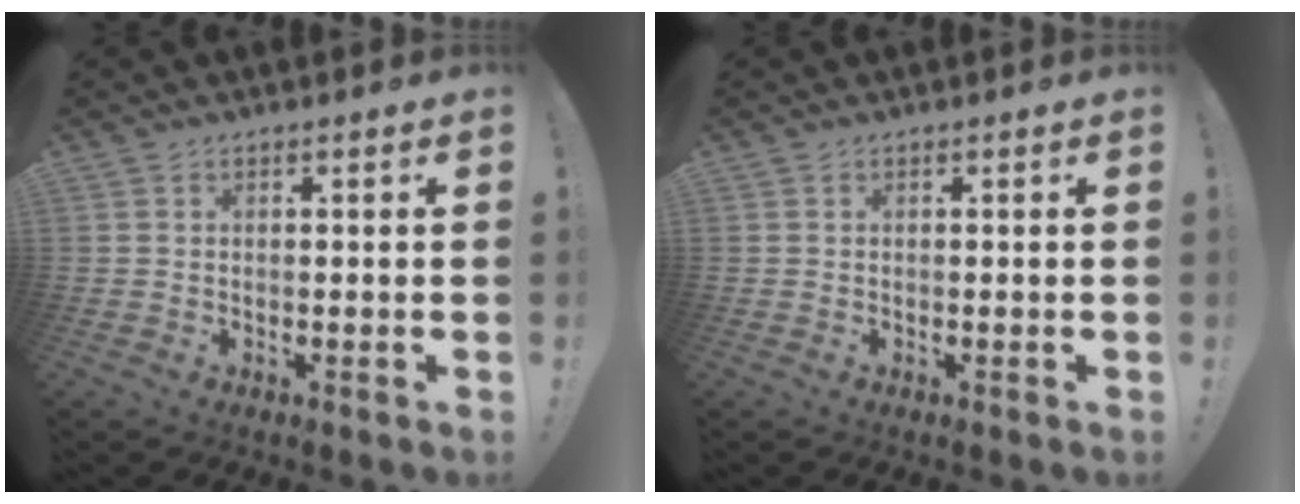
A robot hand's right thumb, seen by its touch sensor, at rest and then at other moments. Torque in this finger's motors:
{"motor_torque": [-0.12, 0.12, 0.00, 0.00, 0.00]}